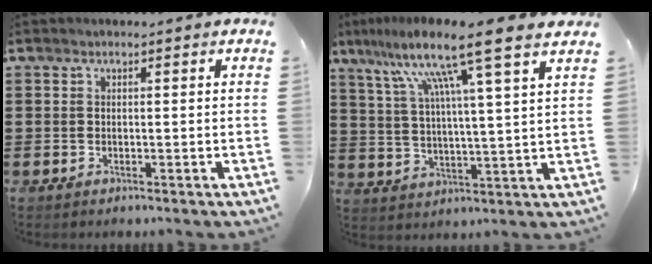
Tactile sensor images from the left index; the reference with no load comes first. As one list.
[{"total": 12.5, "force": [8.9, -0.4, 8.7], "torque": [-0.180, -0.037, 0.137]}]